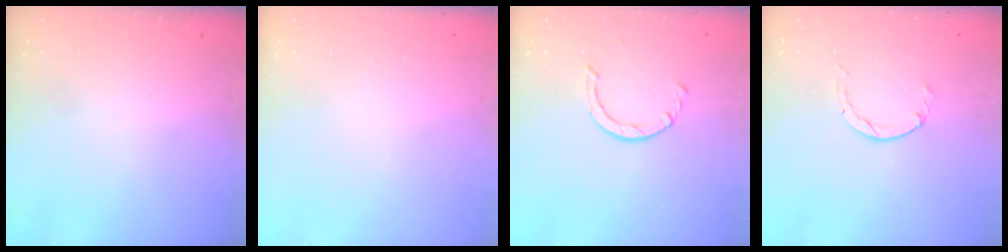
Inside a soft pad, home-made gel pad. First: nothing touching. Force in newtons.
{"total": 0.0}
{"total": 2.5, "press": 2.5, "slide": 0.3}
{"total": 0.0}